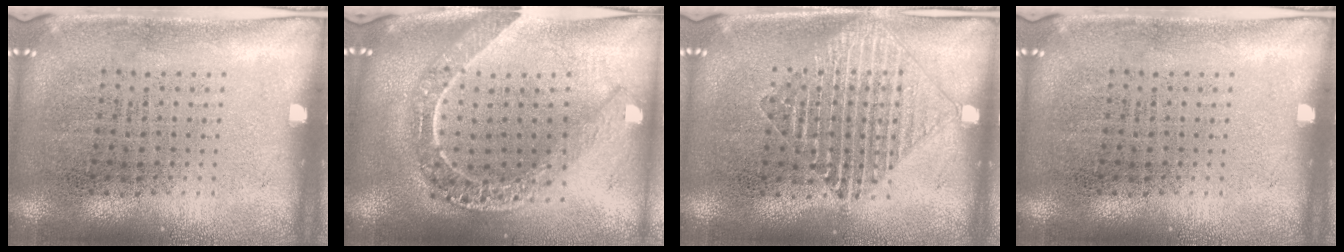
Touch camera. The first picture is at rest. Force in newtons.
{"total": 2.3, "press": 2.0, "slide": 1.2}
{"total": 1.3, "press": 1.3, "slide": 0.2}
{"total": 0.0}